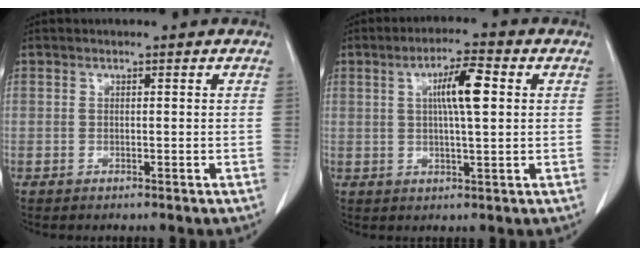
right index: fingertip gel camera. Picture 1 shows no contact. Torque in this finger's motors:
{"motor_torque": [1.11, 0.26, 0.39, 0.14]}